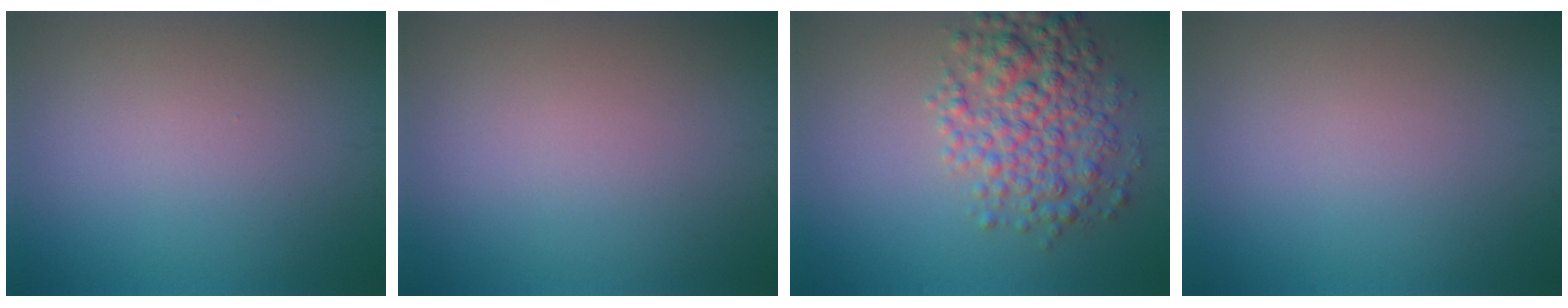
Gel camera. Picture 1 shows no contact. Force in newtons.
{"total": 0.0}
{"total": 5.8, "press": 5.8, "slide": 0.0}
{"total": 0.0}